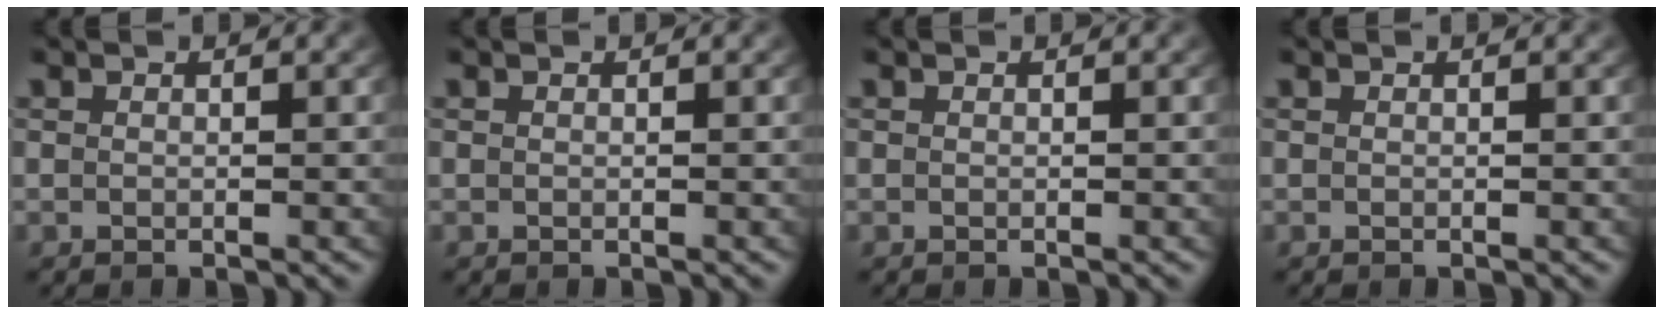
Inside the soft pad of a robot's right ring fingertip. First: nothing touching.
{"total": 0.0}
{"total": 0.0}
{"total": 0.0}